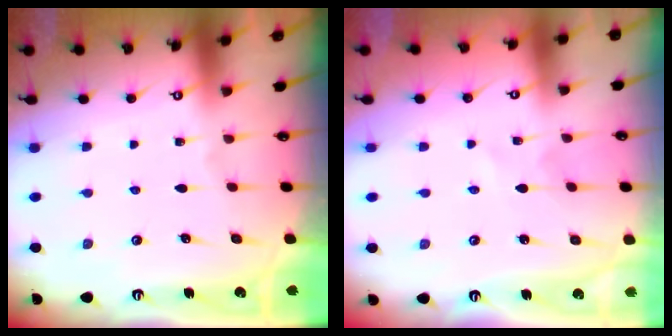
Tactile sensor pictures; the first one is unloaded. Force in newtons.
{"total": 1.2, "press": 1.2, "slide": 0.2}